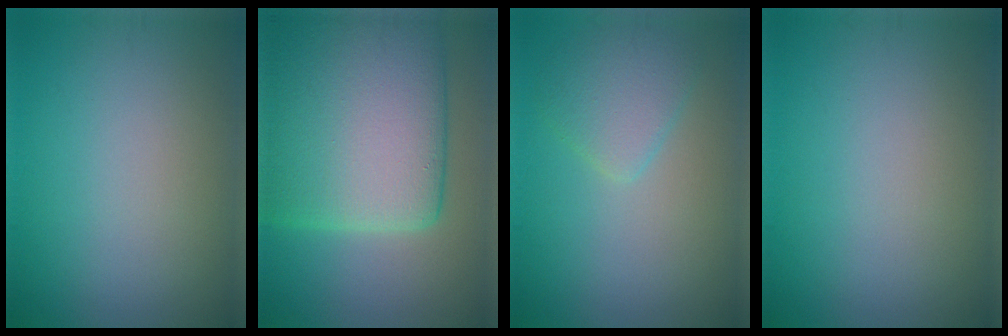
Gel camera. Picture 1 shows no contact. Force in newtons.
{"total": 14.6, "press": 14.6, "slide": 0.8}
{"total": 2.8, "press": 2.8, "slide": 0.2}
{"total": 0.0}